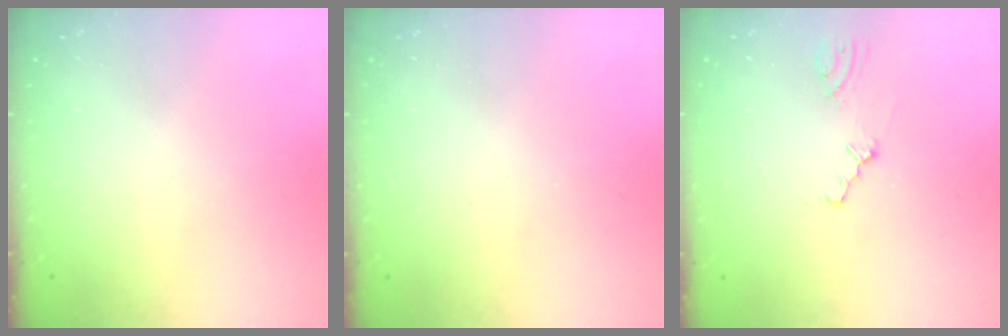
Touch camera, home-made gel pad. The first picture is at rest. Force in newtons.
{"total": 0.0}
{"total": 0.8, "press": 0.8, "slide": 0.2}